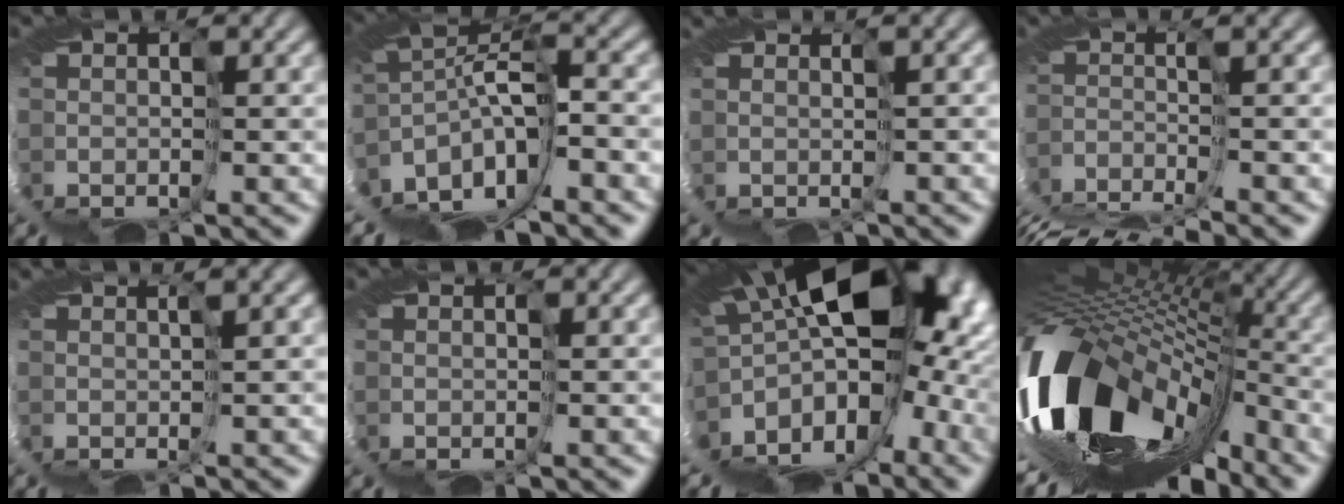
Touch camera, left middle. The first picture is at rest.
{"total": 5.4, "force": [-4.3, -1.0, 3.2], "torque": [-0.100, -0.006, -0.063]}
{"total": 1.7, "force": [-0.6, -0.9, -1.2], "torque": [0.018, -0.018, 0.008]}
{"total": 7.9, "force": [-7.4, -2.5, -1.1], "torque": [0.001, -0.020, -0.105]}
{"total": 3.5, "force": [-0.2, -2.9, -2.0], "torque": [0.019, -0.006, 0.010]}
{"total": 0.0}
{"total": 9.3, "force": [0.4, 3.9, 8.5], "torque": [-0.115, -0.026, 0.027]}
{"total": 9.1, "force": [-2.9, 4.3, 7.5], "torque": [-0.173, -0.026, -0.041]}